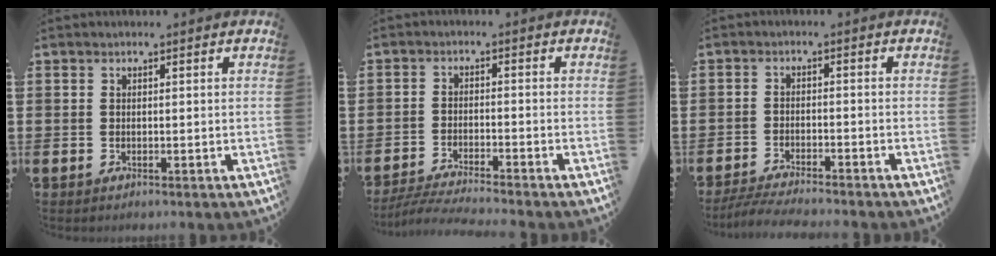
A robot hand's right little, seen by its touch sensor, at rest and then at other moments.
{"total": 3.4, "force": [-3.2, -0.3, 1.2], "torque": [-0.018, -0.004, -0.062]}
{"total": 3.2, "force": [-3.0, -0.1, 1.0], "torque": [-0.022, -0.003, -0.061]}